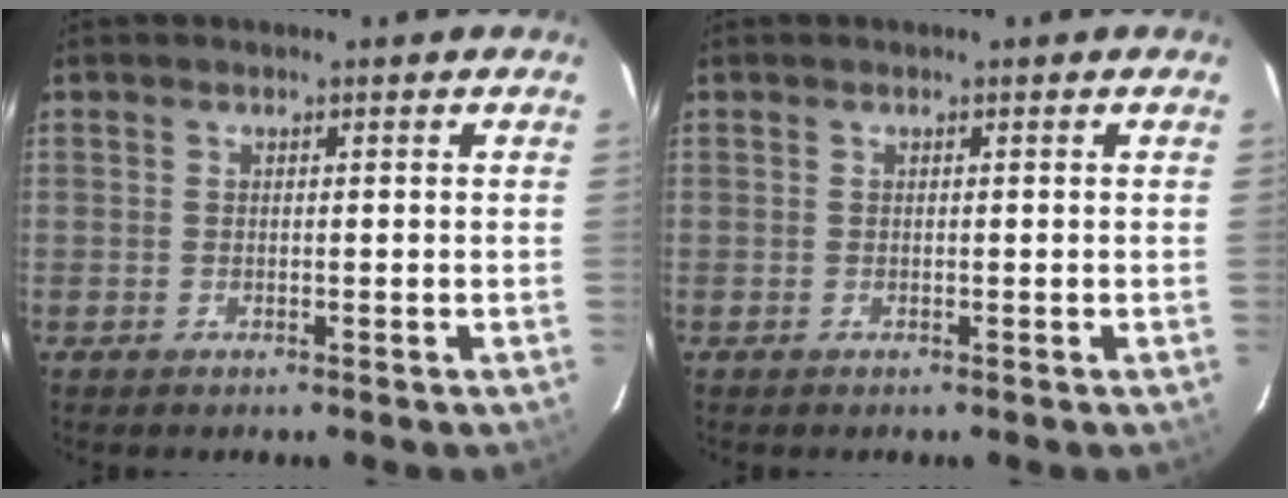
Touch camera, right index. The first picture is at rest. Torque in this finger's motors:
{"motor_torque": [0.01, -0.01, 0.00, 0.00]}